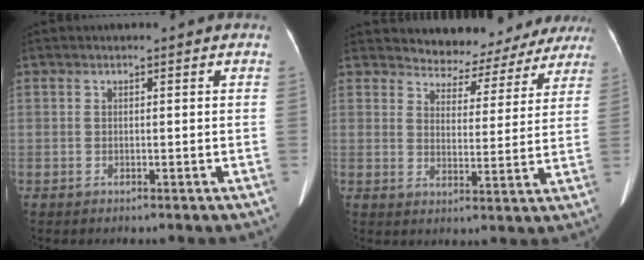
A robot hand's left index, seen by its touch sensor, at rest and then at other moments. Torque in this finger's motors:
{"motor_torque": [1.02, -1.12, 0.02, -0.03]}